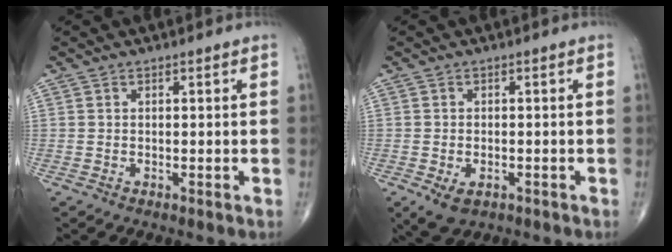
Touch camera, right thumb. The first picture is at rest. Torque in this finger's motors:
{"motor_torque": [-0.01, 0.09, -0.09, -0.10, 0.00]}